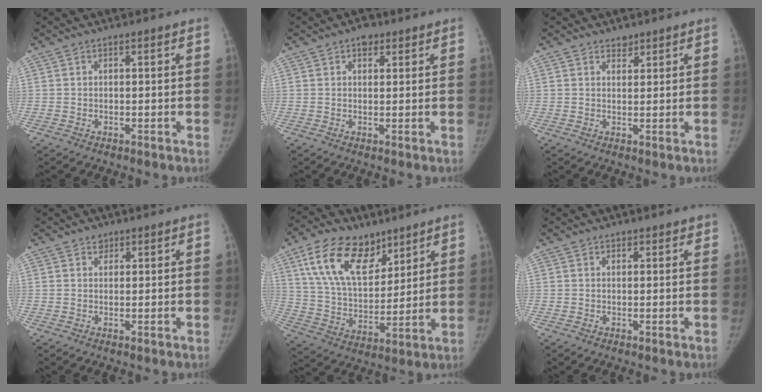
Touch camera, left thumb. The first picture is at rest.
{"total": 2.4, "force": [1.4, 1.6, 1.2], "torque": [-0.002, -0.003, 0.017]}
{"total": 1.6, "force": [1.3, 0.9, 0.2], "torque": [0.011, -0.009, 0.019]}
{"total": 1.3, "force": [0.8, 1.0, 0.2], "torque": [0.008, -0.005, 0.010]}
{"total": 17.8, "force": [10.0, 10.1, 10.7], "torque": [-0.154, -0.038, 0.189]}
{"total": 0.9, "force": [0.6, 0.6, 0.1], "torque": [0.007, -0.004, 0.005]}